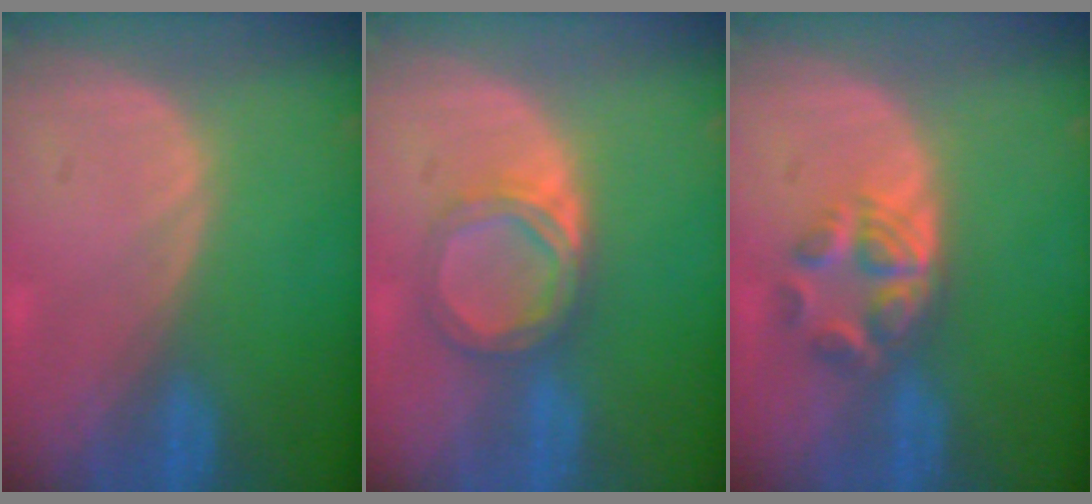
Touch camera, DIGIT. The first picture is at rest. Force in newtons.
{"total": 5.1, "press": 5.0, "slide": 1.0}
{"total": 5.9, "press": 5.0, "slide": 3.1}